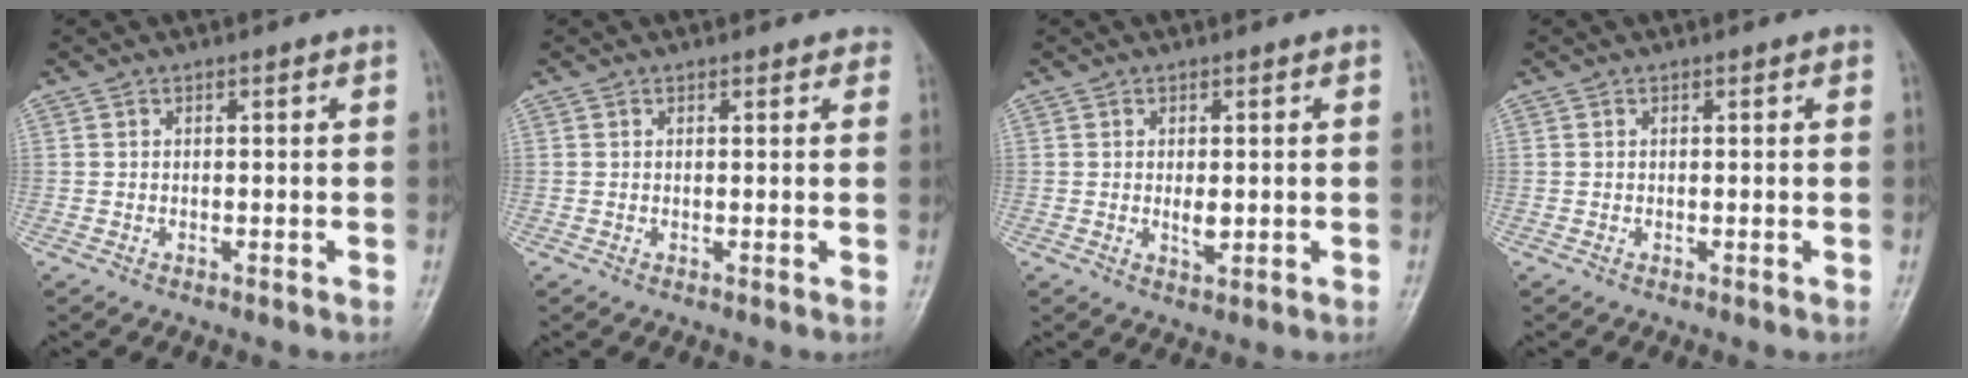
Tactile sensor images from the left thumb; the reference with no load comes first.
{"total": 1.7, "force": [1.5, 0.8, 0.5], "torque": [0.010, -0.002, 0.008]}
{"total": 2.6, "force": [0.1, 1.2, 2.3], "torque": [-0.033, -0.006, 0.004]}
{"total": 0.6, "force": [0.3, 0.1, 0.4], "torque": [-0.007, 0.001, 0.001]}